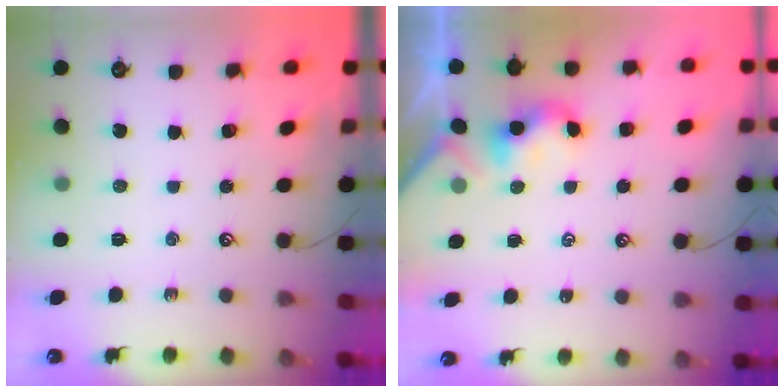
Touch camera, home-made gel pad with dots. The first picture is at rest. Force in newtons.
{"total": 2.0, "press": 2.0, "slide": 0.3}